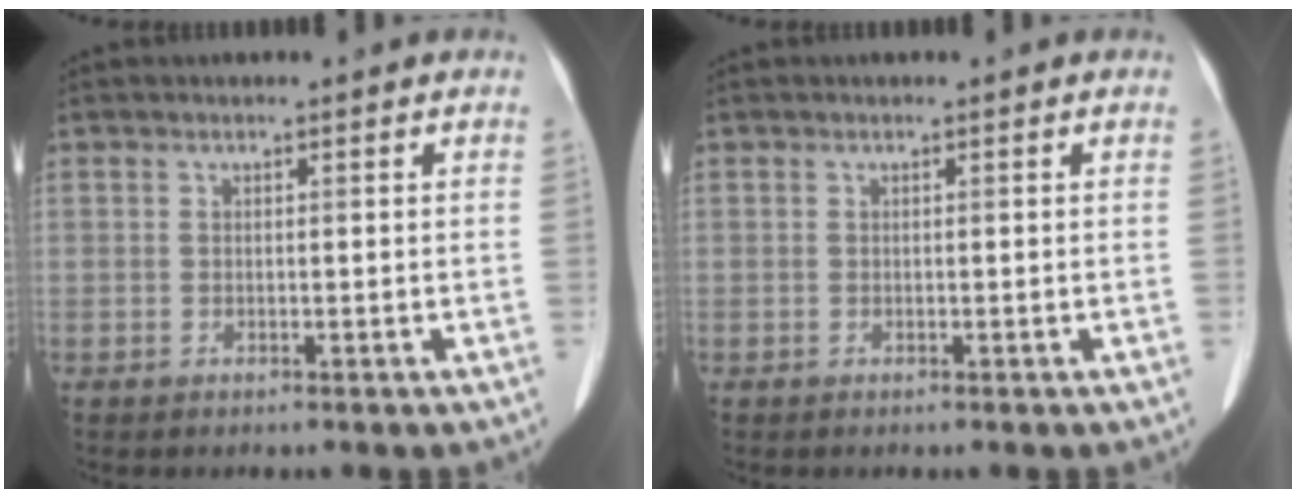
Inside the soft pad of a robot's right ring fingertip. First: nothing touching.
{"total": 0.0}